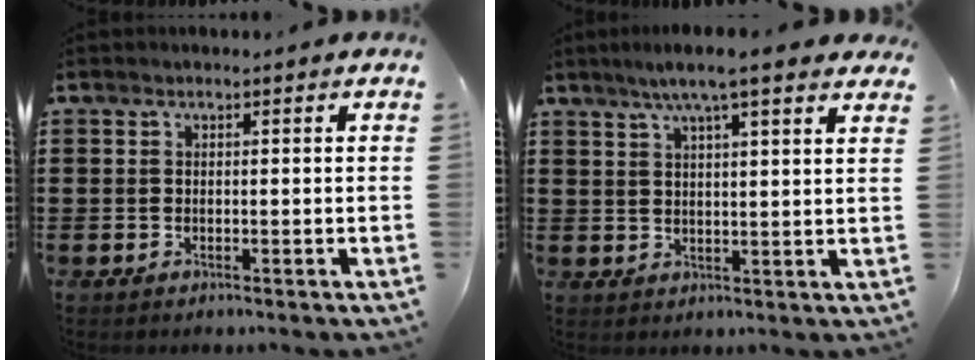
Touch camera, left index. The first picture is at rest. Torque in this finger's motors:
{"motor_torque": [1.51, -0.63, 0.66, 0.14]}